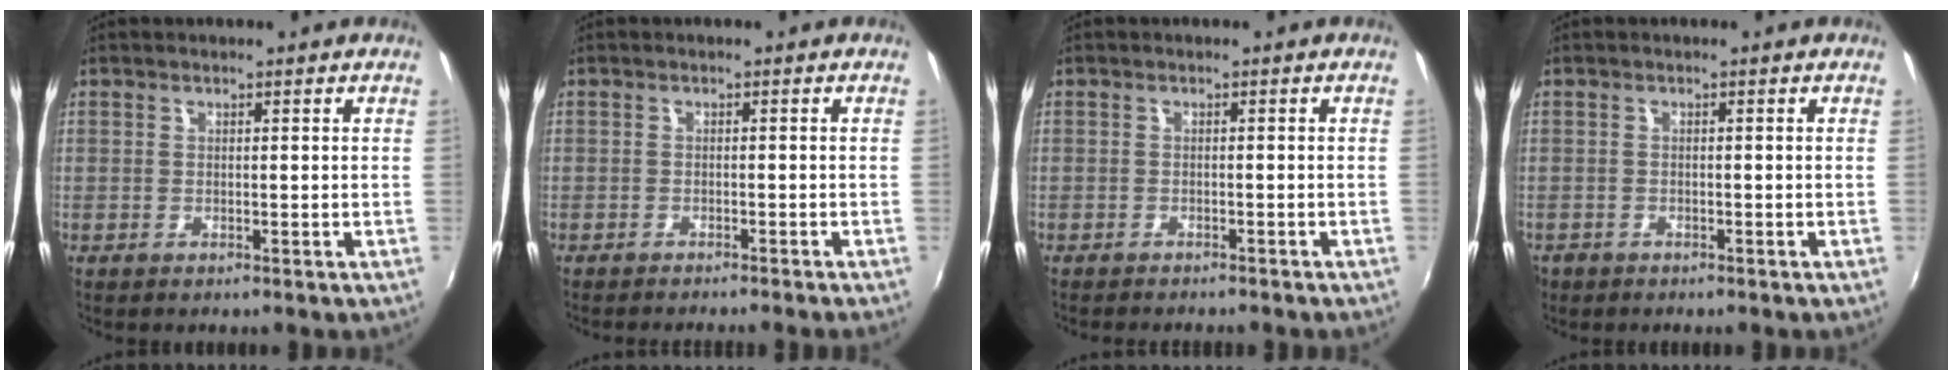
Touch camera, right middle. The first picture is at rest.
{"total": 3.3, "force": [-3.0, -0.4, 1.2], "torque": [-0.036, -0.007, -0.047]}
{"total": 3.8, "force": [-3.5, 0.5, 1.4], "torque": [-0.036, -0.014, -0.054]}
{"total": 1.8, "force": [-1.2, 1.3, 0.4], "torque": [-0.014, -0.004, -0.020]}